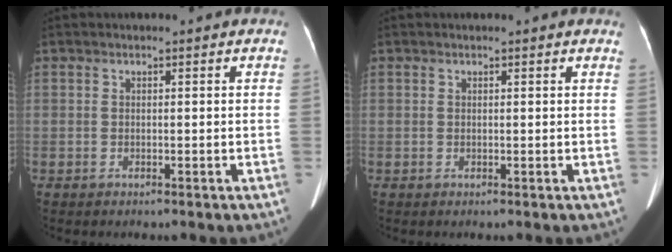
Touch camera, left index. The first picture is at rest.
{"total": 1.2, "force": [1.1, 0.1, 0.3], "torque": [-0.009, 0.002, 0.003]}